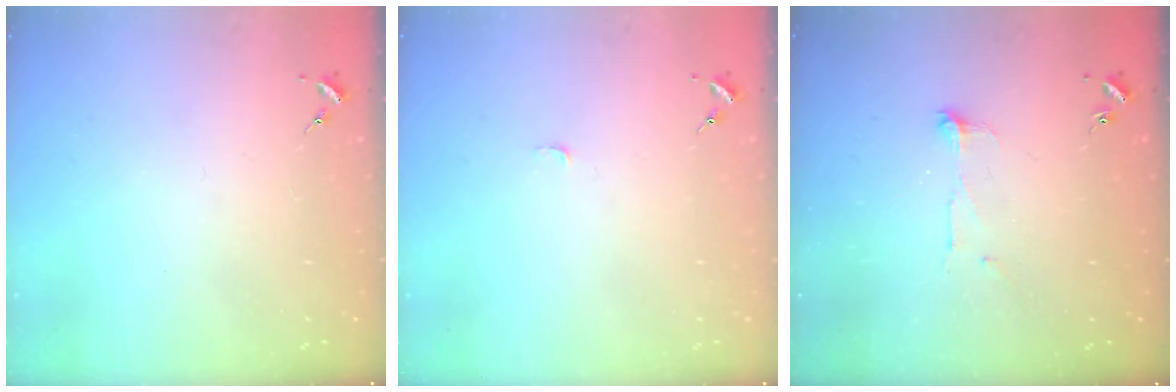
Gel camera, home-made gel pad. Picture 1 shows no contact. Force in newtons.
{"total": 2.7, "press": 2.7, "slide": 0.3}
{"total": 5.6, "press": 5.6, "slide": 0.6}